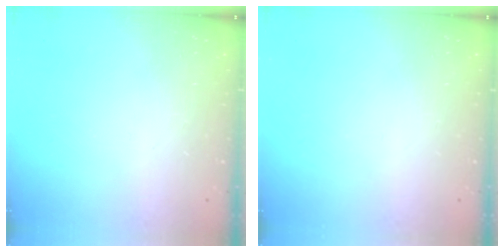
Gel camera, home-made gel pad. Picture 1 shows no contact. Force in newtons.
{"total": 0.0}